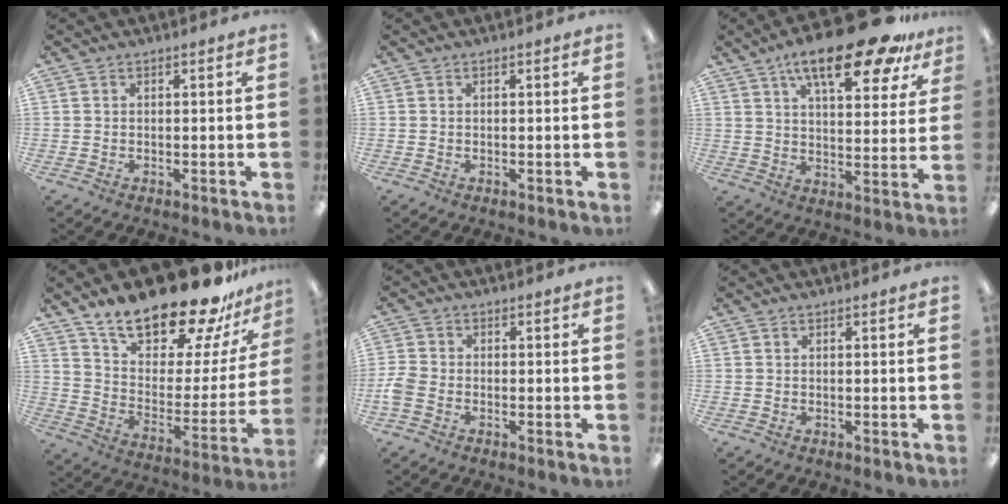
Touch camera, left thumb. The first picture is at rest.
{"total": 0.0}
{"total": 18.9, "force": [12.2, 6.0, 13.1], "torque": [-0.197, -0.062, 0.194]}
{"total": 22.9, "force": [18.7, 7.5, 10.9], "torque": [-0.170, -0.133, 0.318]}
{"total": 3.5, "force": [-1.6, 2.3, 2.1], "torque": [-0.045, 0.003, -0.030]}
{"total": 0.0}